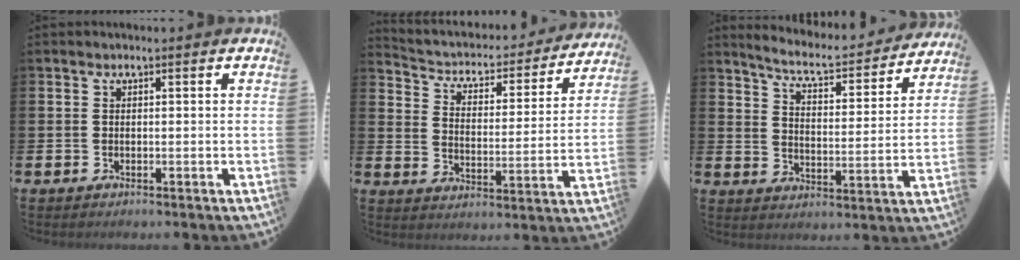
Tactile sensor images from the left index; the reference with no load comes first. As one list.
[{"total": 4.3, "force": [3.7, 1.7, 1.3], "torque": [-0.052, -0.034, 0.053]}, {"total": 6.2, "force": [5.8, 0.9, 2.1], "torque": [-0.069, -0.043, 0.095]}]